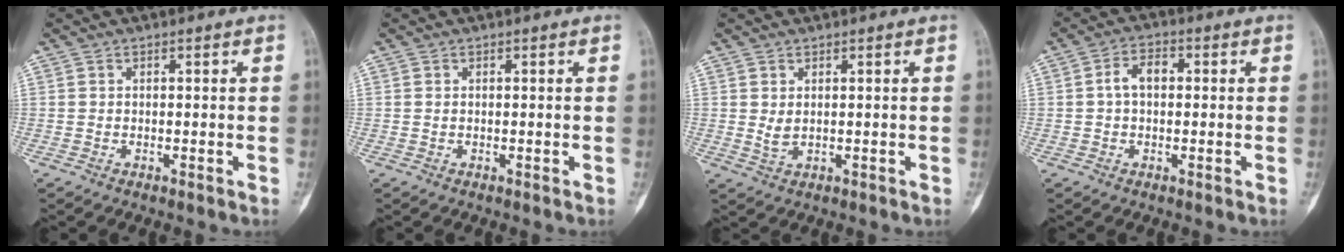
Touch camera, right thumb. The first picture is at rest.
{"total": 0.0}
{"total": 1.9, "force": [0.4, 1.0, 1.6], "torque": [-0.027, -0.004, 0.013]}
{"total": 4.6, "force": [0.3, 2.9, 3.5], "torque": [-0.059, 0.017, -0.001]}